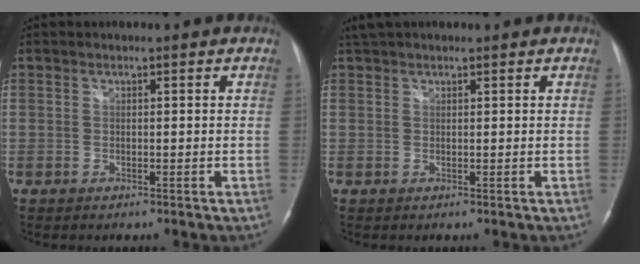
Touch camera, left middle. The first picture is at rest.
{"total": 2.8, "force": [2.4, 0.9, 1.1], "torque": [-0.023, 0.029, 0.043]}